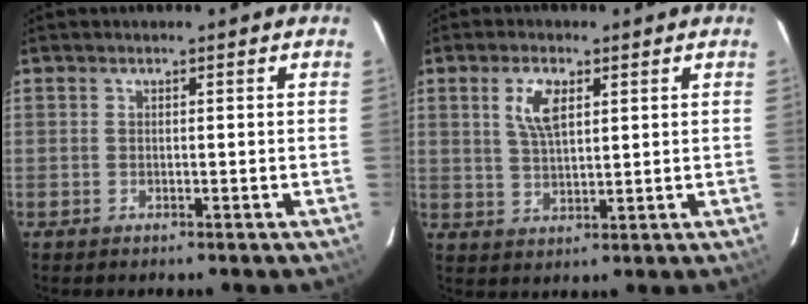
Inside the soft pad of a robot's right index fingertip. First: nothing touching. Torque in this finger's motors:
{"motor_torque": [0.26, -0.05, 0.29, 0.09]}